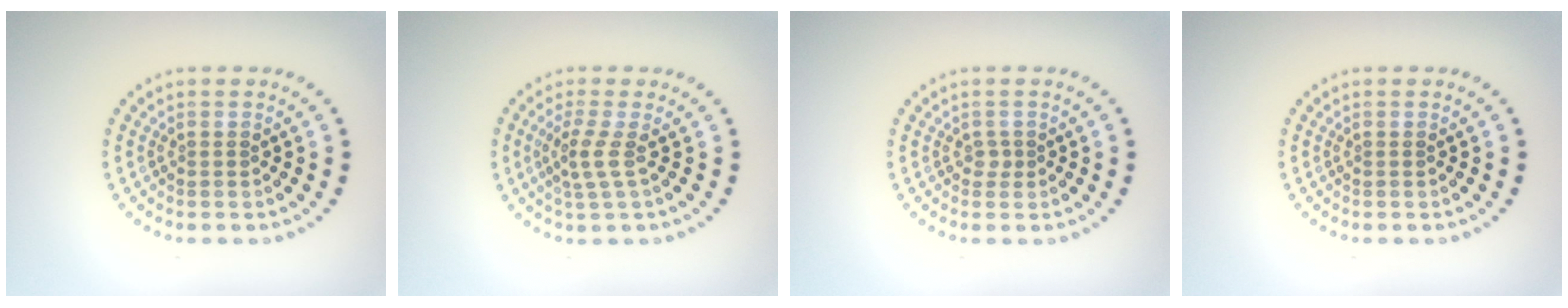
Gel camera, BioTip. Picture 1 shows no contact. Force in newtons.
{"total": 2.1, "press": 1.6, "slide": 1.5}
{"total": 0.7, "press": 0.6, "slide": 0.4}
{"total": 0.0}